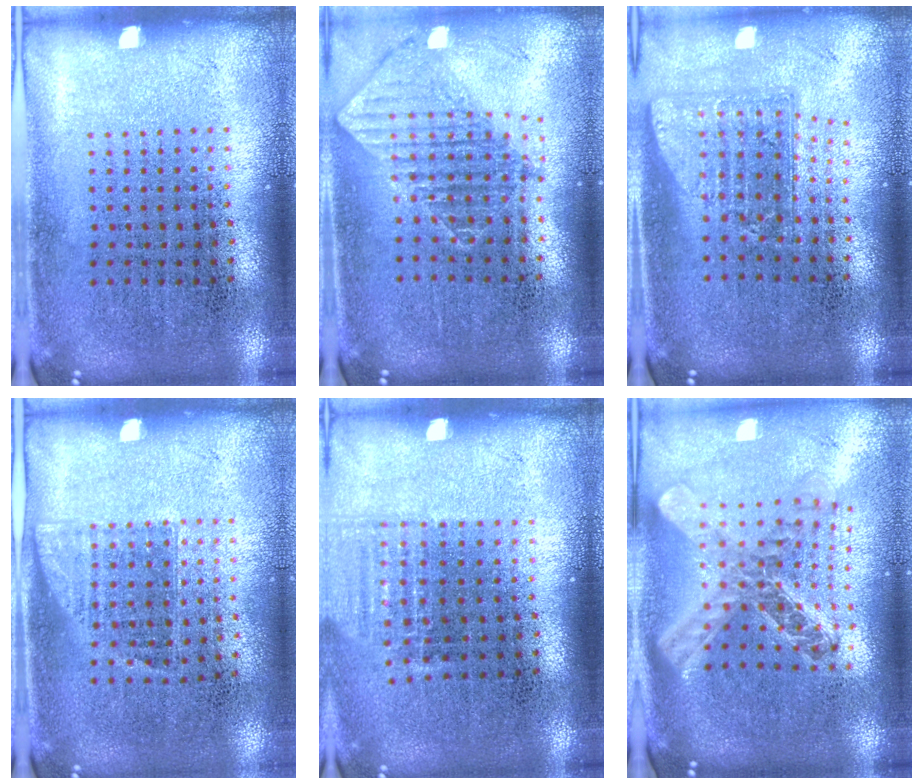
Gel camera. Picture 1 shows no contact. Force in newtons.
{"total": 1.2, "press": 1.1, "slide": 0.6}
{"total": 1.7, "press": 1.3, "slide": 1.1}
{"total": 1.0, "press": 0.8, "slide": 0.5}
{"total": 1.0, "press": 0.9, "slide": 0.5}
{"total": 2.4, "press": 1.9, "slide": 1.4}